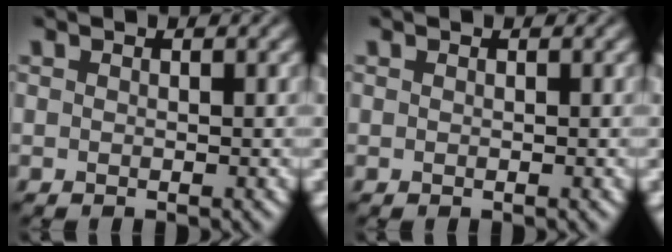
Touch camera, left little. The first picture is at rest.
{"total": 0.0}